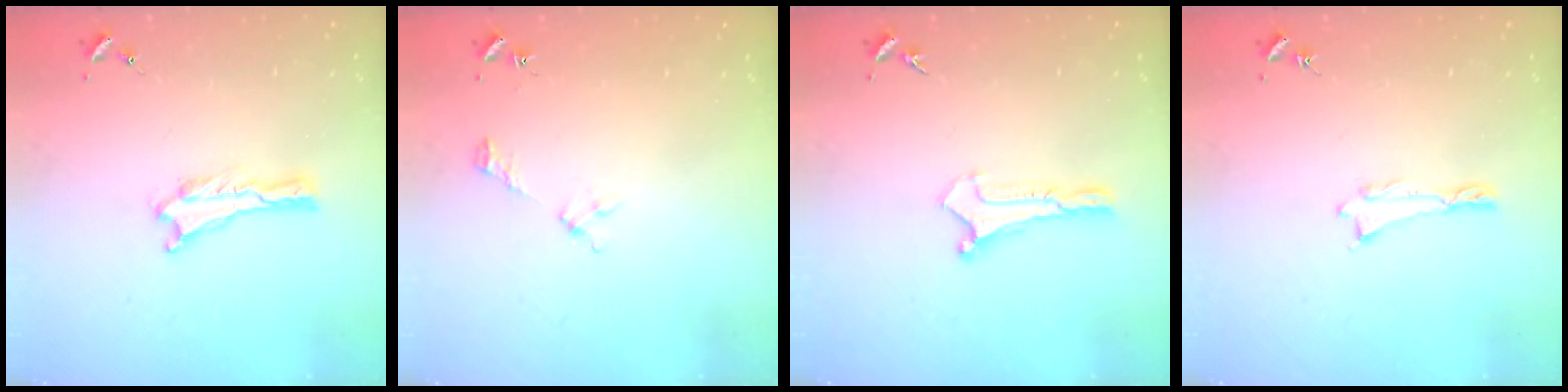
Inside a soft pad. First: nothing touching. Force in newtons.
{"total": 2.2, "press": 2.2, "slide": 0.3}
{"total": 0.0}
{"total": 0.0}